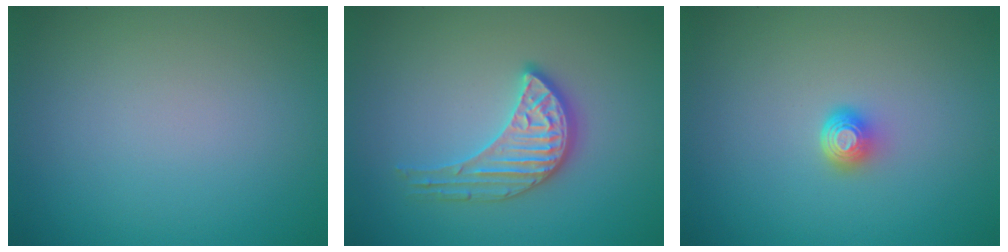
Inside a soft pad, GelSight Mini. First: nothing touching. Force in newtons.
{"total": 3.5, "press": 3.4, "slide": 1.1}
{"total": 1.8, "press": 1.3, "slide": 1.3}